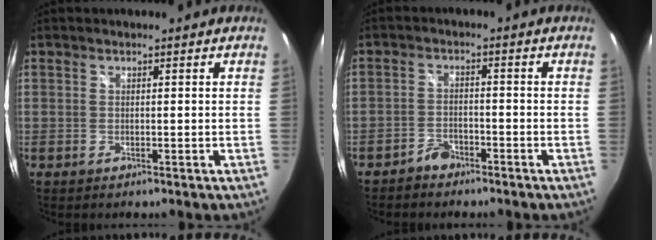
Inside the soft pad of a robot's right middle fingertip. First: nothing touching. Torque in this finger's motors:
{"motor_torque": [-0.11, 0.03, 0.09, 0.01]}